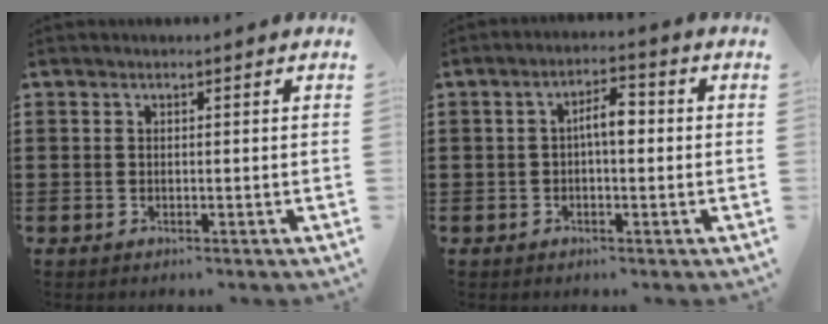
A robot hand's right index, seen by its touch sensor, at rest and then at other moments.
{"total": 4.0, "force": [-0.2, 1.3, 3.8], "torque": [-0.071, 0.010, -0.007]}